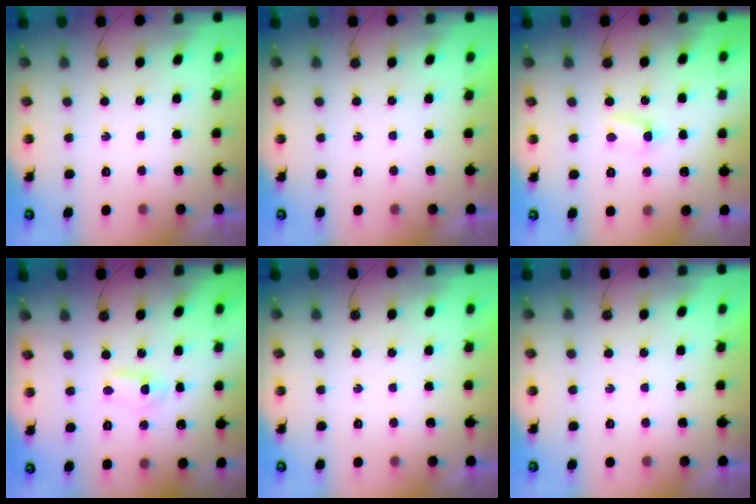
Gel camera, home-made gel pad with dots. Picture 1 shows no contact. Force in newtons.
{"total": 0.0}
{"total": 3.5, "press": 3.4, "slide": 0.4}
{"total": 1.1, "press": 0.9, "slide": 0.6}
{"total": 0.0}
{"total": 0.0}